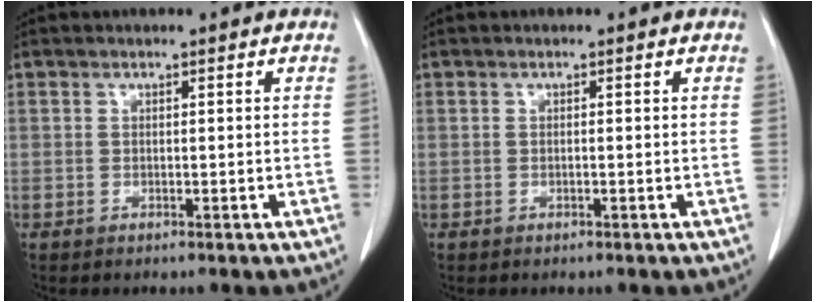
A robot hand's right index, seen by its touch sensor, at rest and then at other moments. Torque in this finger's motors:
{"motor_torque": [0.05, -0.01, -0.02, 0.00]}